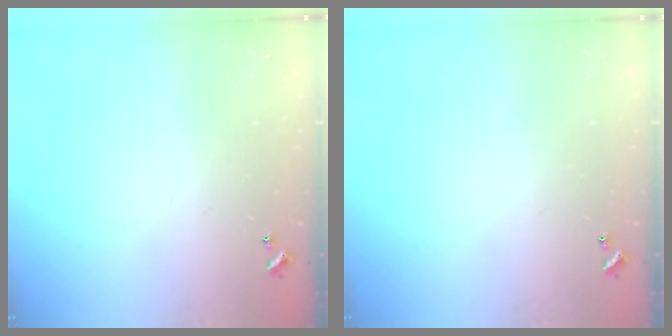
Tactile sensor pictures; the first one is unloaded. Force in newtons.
{"total": 0.0}